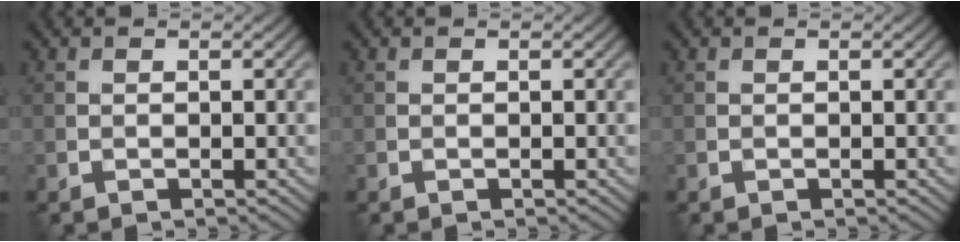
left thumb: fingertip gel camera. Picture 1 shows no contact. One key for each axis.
{"total": 0.0}
{"total": 0.0}